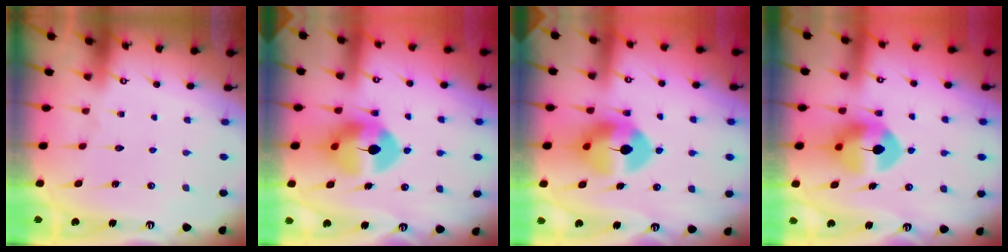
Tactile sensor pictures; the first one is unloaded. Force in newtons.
{"total": 10.4, "press": 10.3, "slide": 1.3}
{"total": 10.4, "press": 10.3, "slide": 1.3}
{"total": 9.4, "press": 9.3, "slide": 1.1}